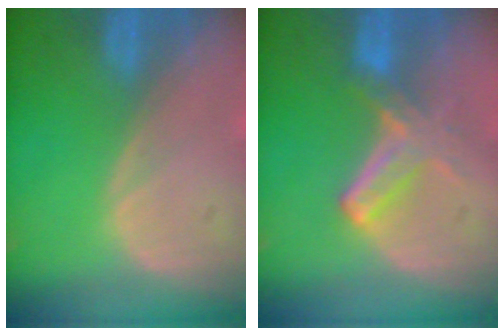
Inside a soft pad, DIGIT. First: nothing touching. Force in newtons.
{"total": 5.6, "press": 5.3, "slide": 1.8}